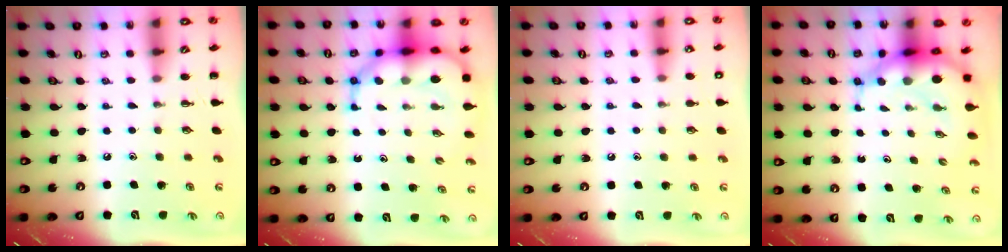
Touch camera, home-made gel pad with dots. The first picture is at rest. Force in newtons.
{"total": 11.3, "press": 10.7, "slide": 3.7}
{"total": 6.6, "press": 6.3, "slide": 2.0}
{"total": 9.2, "press": 8.8, "slide": 2.8}